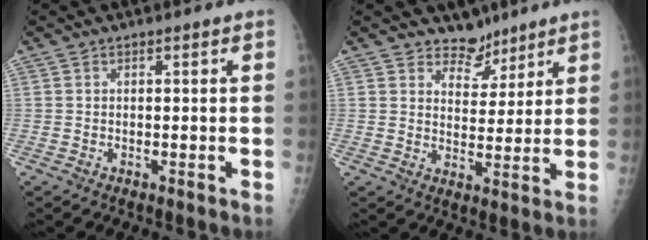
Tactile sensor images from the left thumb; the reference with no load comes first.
{"total": 5.7, "force": [4.7, 3.2, 0.4], "torque": [0.024, -0.038, 0.080]}